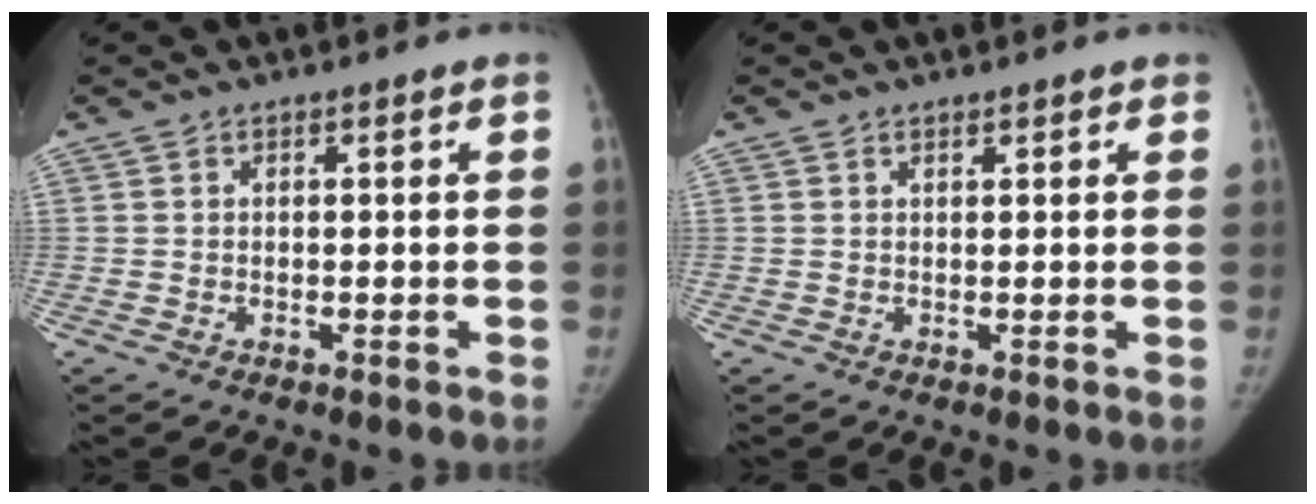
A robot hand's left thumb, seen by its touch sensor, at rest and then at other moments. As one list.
[{"total": 1.4, "force": [1.1, 0.5, 0.6], "torque": [-0.004, -0.005, 0.014]}]